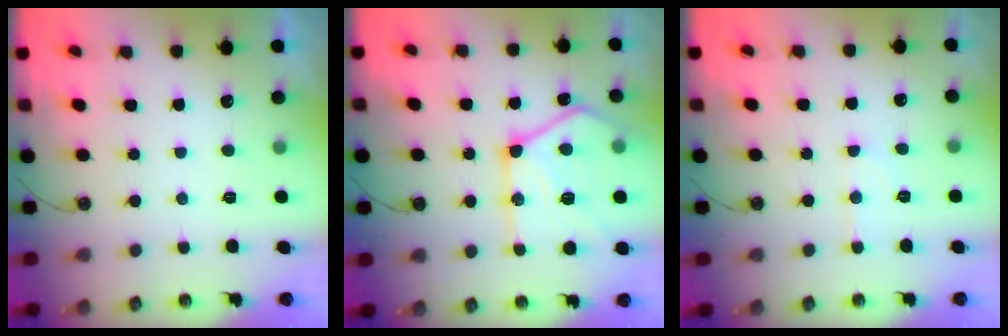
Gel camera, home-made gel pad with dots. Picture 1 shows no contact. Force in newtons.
{"total": 21.9, "press": 21.8, "slide": 2.0}
{"total": 6.2, "press": 6.2, "slide": 0.3}